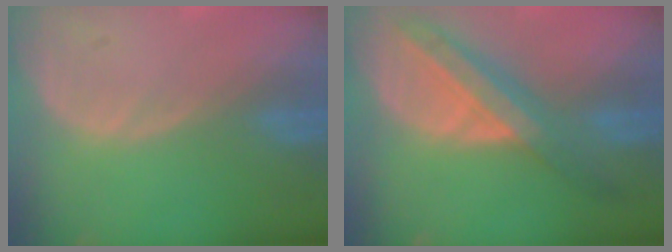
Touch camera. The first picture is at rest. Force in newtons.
{"total": 8.0, "press": 7.1, "slide": 3.6}